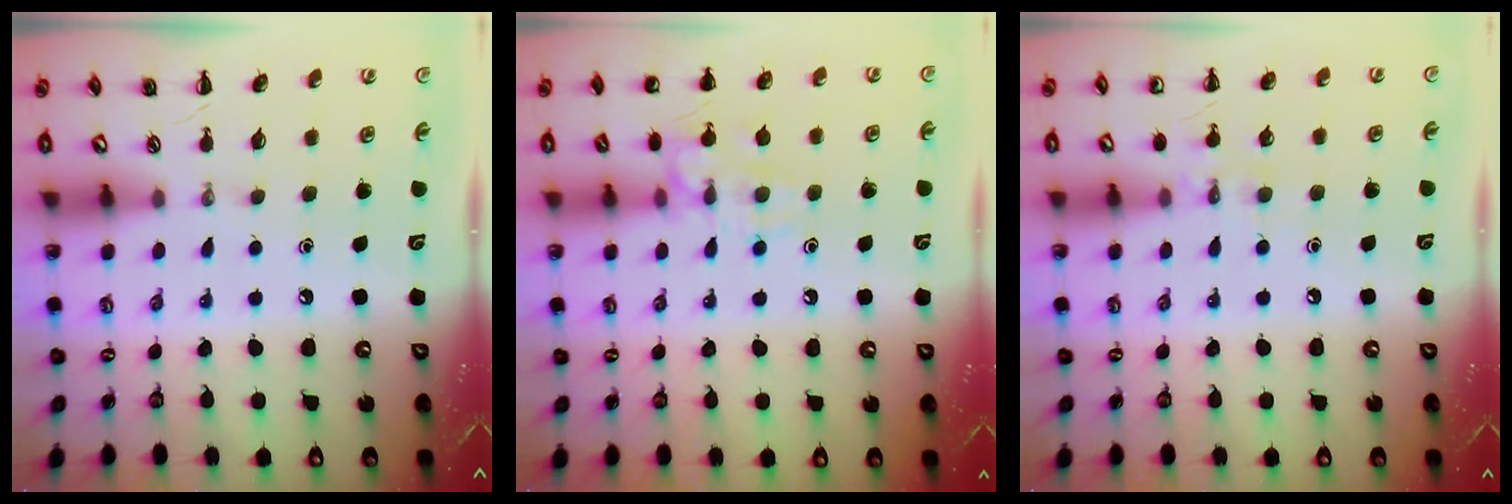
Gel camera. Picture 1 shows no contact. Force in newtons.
{"total": 11.7, "press": 11.6, "slide": 0.7}
{"total": 7.1, "press": 6.8, "slide": 1.8}